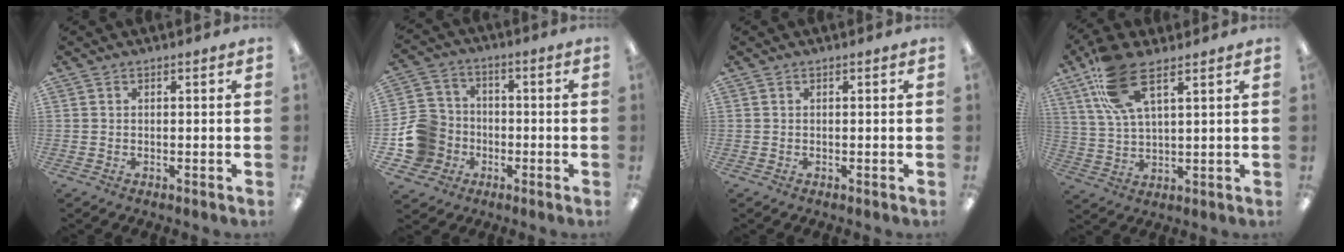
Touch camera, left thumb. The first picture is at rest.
{"total": 12.5, "force": [-3.7, 11.3, 3.7], "torque": [-0.089, 0.038, -0.056]}
{"total": 0.0}
{"total": 13.6, "force": [8.1, 5.1, 9.7], "torque": [-0.202, -0.009, 0.151]}